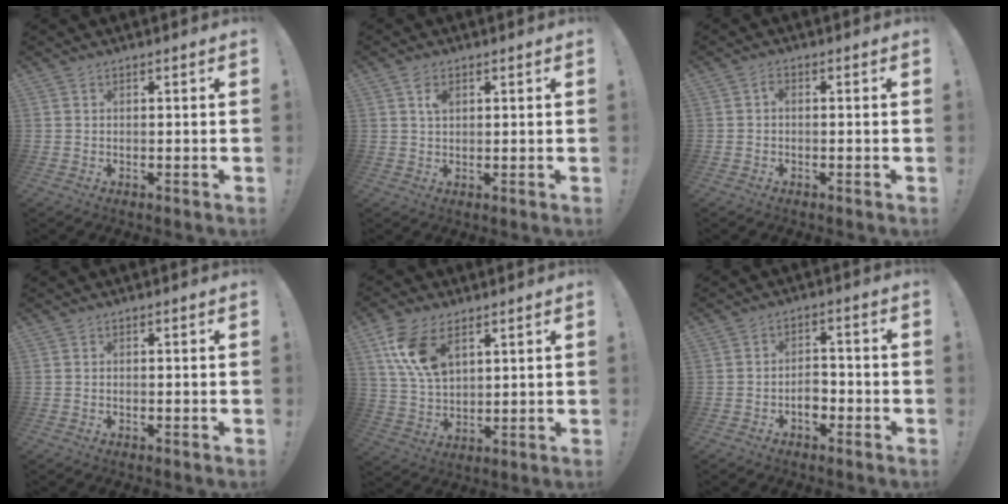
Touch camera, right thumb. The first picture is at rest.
{"total": 2.8, "force": [1.2, 1.6, 1.9], "torque": [-0.032, 0.000, 0.018]}
{"total": 1.3, "force": [-0.4, 0.7, 1.0], "torque": [-0.022, 0.009, -0.008]}
{"total": 0.0}
{"total": 12.6, "force": [6.4, 7.2, 8.1], "torque": [-0.172, -0.010, 0.122]}
{"total": 5.3, "force": [-2.2, 3.5, 3.3], "torque": [-0.056, 0.008, -0.040]}